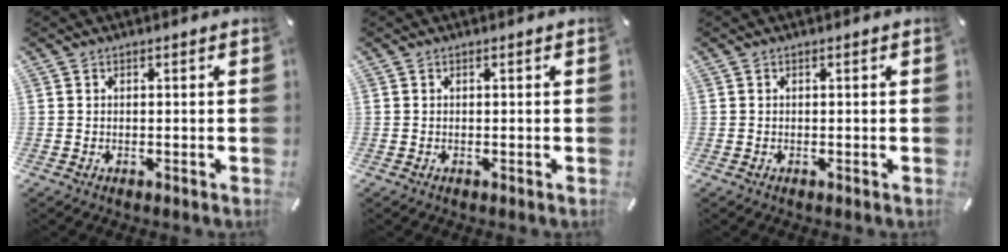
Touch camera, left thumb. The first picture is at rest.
{"total": 0.0}
{"total": 0.0}